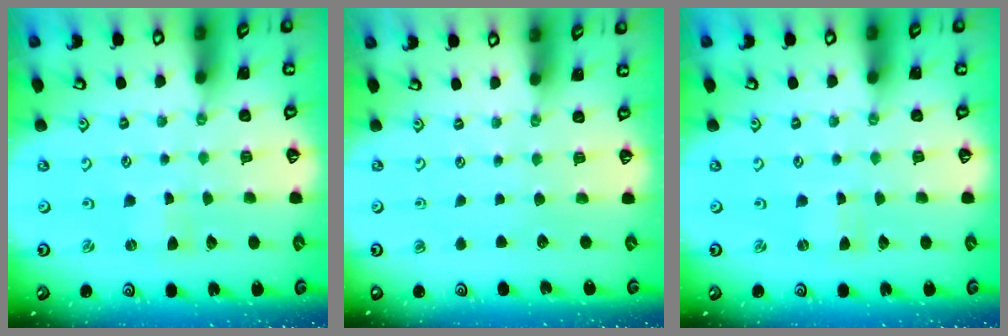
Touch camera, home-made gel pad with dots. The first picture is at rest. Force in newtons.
{"total": 0.0}
{"total": 0.0}